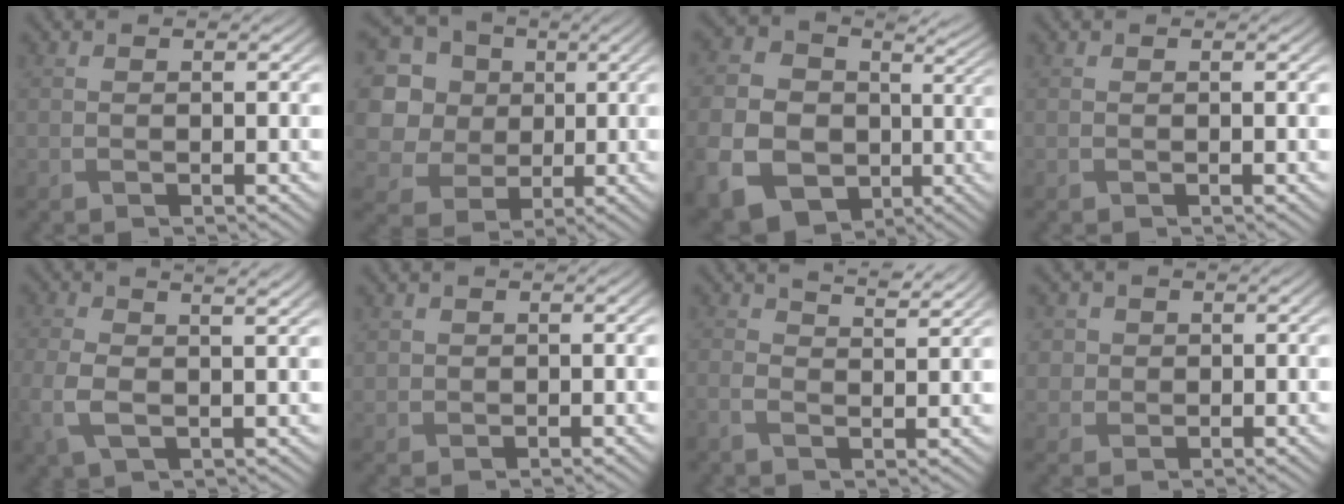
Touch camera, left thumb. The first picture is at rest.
{"total": 12.4, "force": [3.3, 10.7, 5.2], "torque": [-0.211, 0.029, 0.072]}
{"total": 14.2, "force": [-0.8, 12.2, 7.1], "torque": [-0.226, -0.044, -0.003]}
{"total": 0.0}
{"total": 5.8, "force": [0.8, 2.5, 5.2], "torque": [-0.118, -0.002, 0.010]}
{"total": 1.1, "force": [0.6, 0.9, 0.1], "torque": [-0.004, -0.004, 0.016]}
{"total": 3.6, "force": [2.4, 1.0, 2.5], "torque": [-0.055, 0.009, 0.040]}
{"total": 2.8, "force": [0.9, 2.6, 0.6], "torque": [-0.027, -0.005, 0.027]}